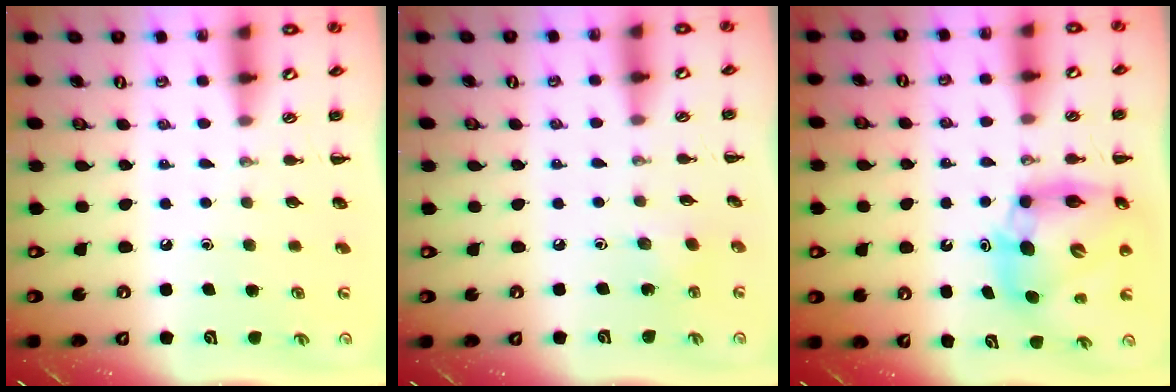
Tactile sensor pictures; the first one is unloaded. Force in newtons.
{"total": 3.0, "press": 2.8, "slide": 0.9}
{"total": 12.0, "press": 11.5, "slide": 3.3}